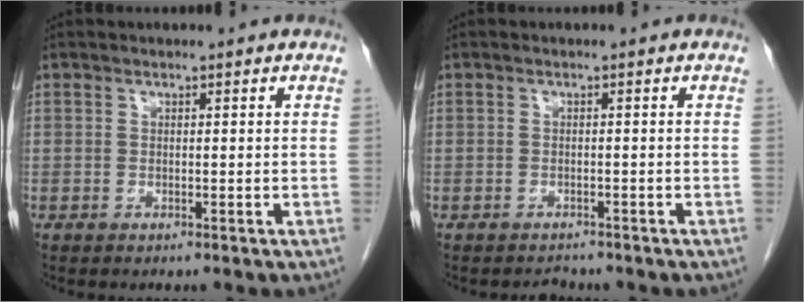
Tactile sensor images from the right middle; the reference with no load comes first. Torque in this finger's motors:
{"motor_torque": [0.14, -0.03, 0.00, -0.01]}